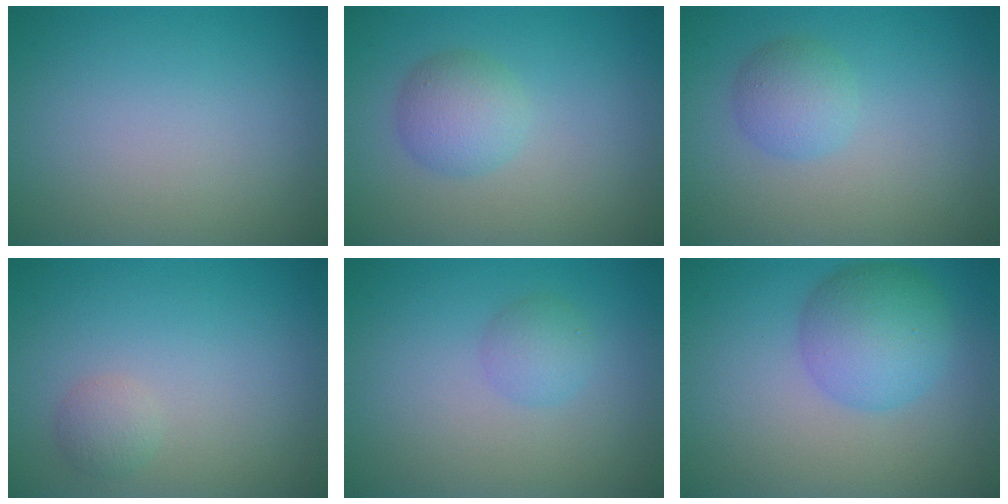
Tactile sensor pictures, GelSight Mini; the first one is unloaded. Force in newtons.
{"total": 2.9, "press": 2.9, "slide": 0.1}
{"total": 2.4, "press": 2.4, "slide": 0.2}
{"total": 1.3, "press": 1.3, "slide": 0.0}
{"total": 1.7, "press": 1.7, "slide": 0.1}
{"total": 5.1, "press": 5.1, "slide": 0.1}